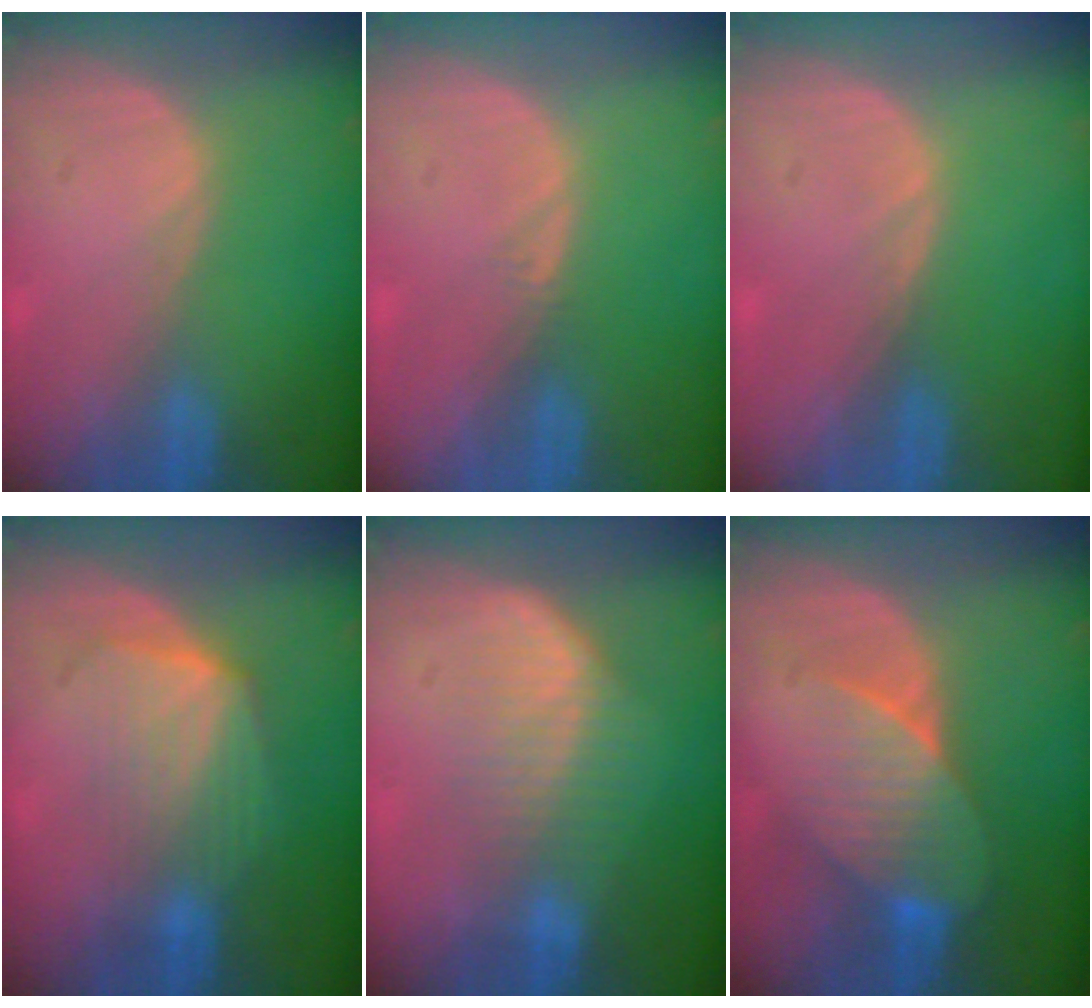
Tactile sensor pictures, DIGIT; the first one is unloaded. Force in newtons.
{"total": 0.5, "press": 0.5, "slide": 0.2}
{"total": 0.6, "press": 0.4, "slide": 0.4}
{"total": 7.2, "press": 6.5, "slide": 3.0}
{"total": 6.5, "press": 6.0, "slide": 2.4}
{"total": 7.9, "press": 7.2, "slide": 3.2}